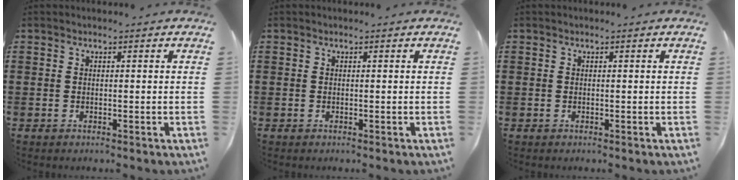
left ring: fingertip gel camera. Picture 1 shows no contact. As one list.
[{"total": 0.0}, {"total": 0.0}]